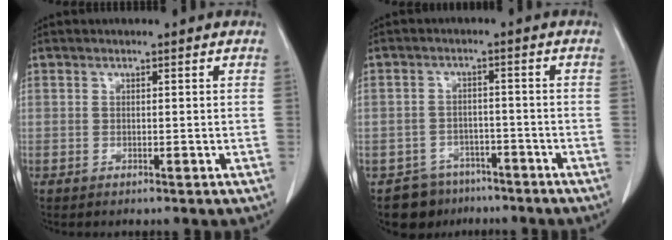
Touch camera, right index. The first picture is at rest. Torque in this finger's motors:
{"motor_torque": [-1.15, 0.01, -1.05, -0.21]}